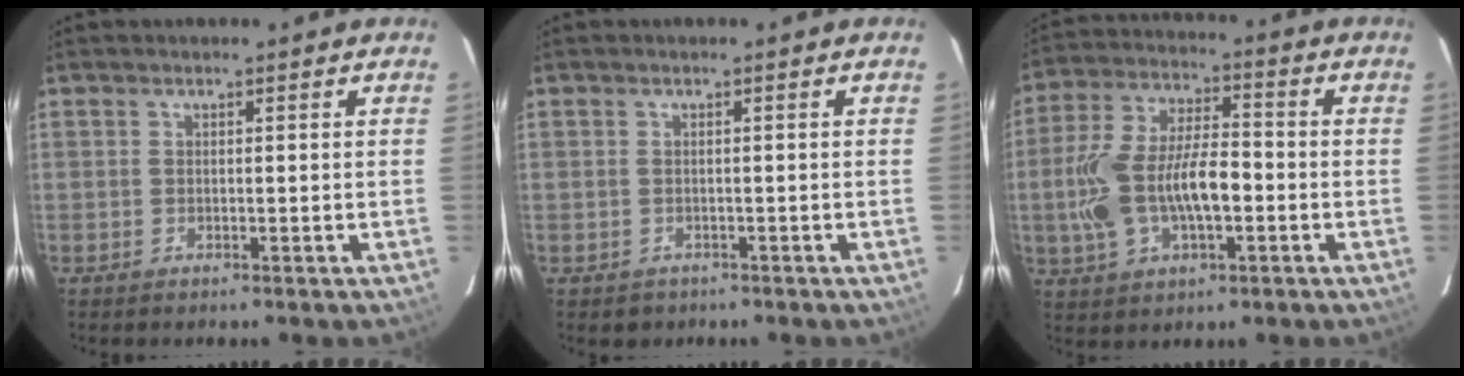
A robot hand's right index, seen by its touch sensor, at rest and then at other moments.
{"total": 1.6, "force": [-0.9, 1.3, 0.2], "torque": [-0.005, 0.002, -0.005]}
{"total": 14.8, "force": [-2.8, 6.8, 12.9], "torque": [-0.271, 0.005, -0.046]}